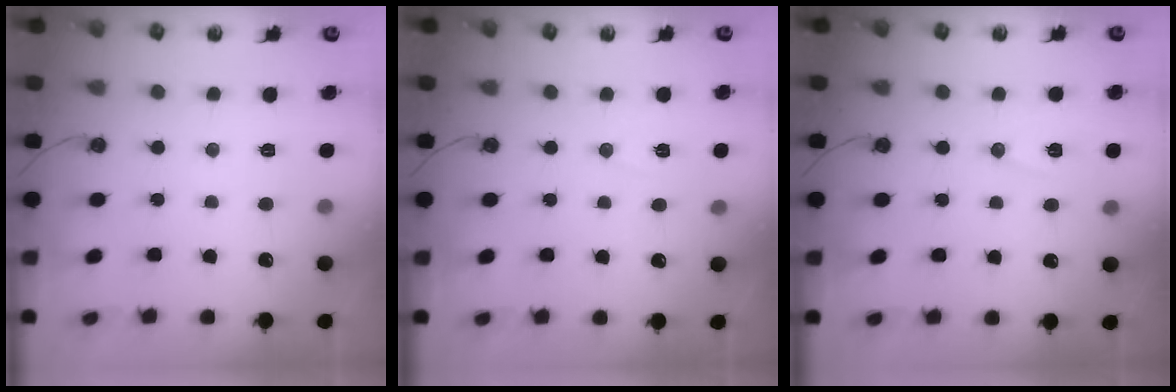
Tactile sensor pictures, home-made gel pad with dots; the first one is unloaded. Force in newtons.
{"total": 5.3, "press": 4.1, "slide": 3.3}
{"total": 7.0, "press": 5.9, "slide": 3.8}